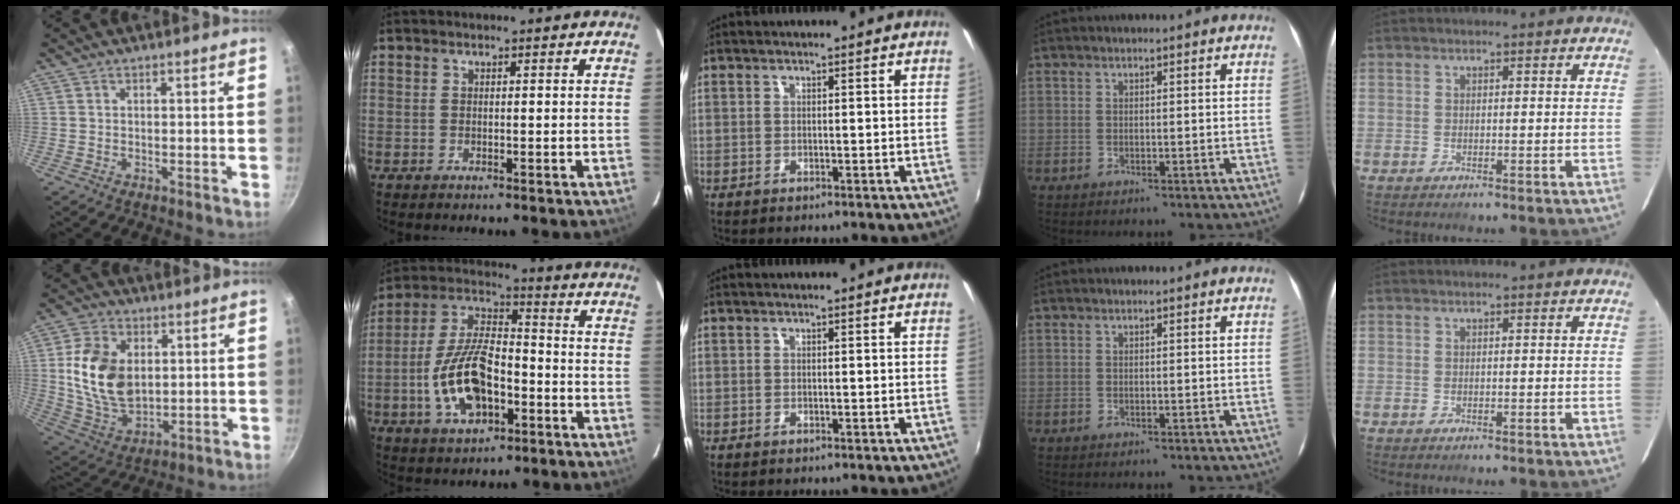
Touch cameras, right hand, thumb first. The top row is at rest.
{"thumb": {"total": 14.9, "force": [2.3, 10.0, 10.8], "torque": [-0.184, -0.014, 0.052]}, "index": {"total": 15.1, "force": [-5.0, 7.5, 12.2], "torque": [-0.252, 0.011, -0.084]}}